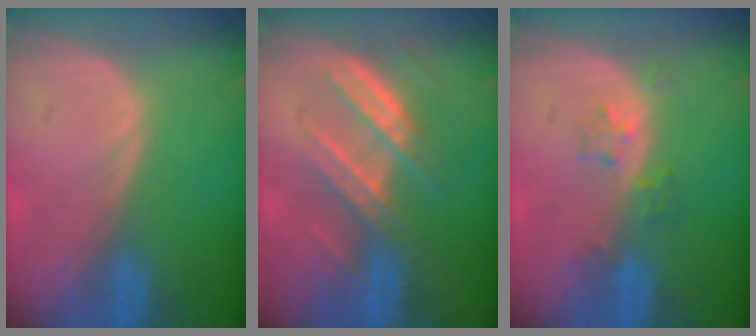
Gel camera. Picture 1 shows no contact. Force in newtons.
{"total": 6.5, "press": 6.4, "slide": 1.1}
{"total": 2.6, "press": 2.6, "slide": 0.2}